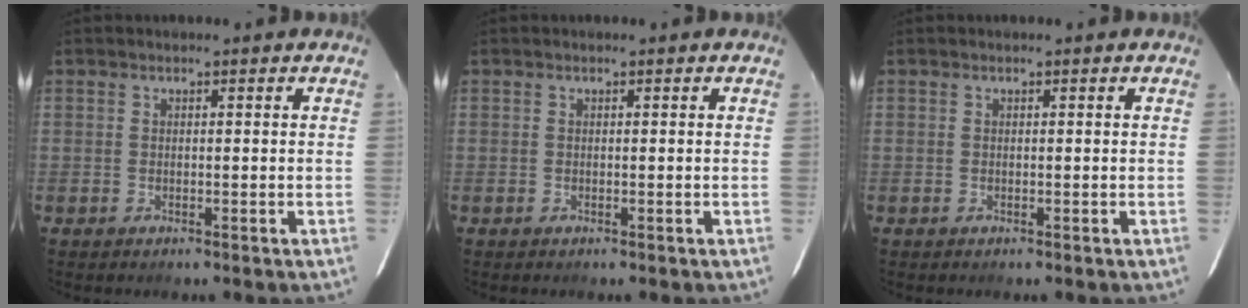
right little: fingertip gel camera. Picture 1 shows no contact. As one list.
[{"total": 0.0}, {"total": 0.0}]